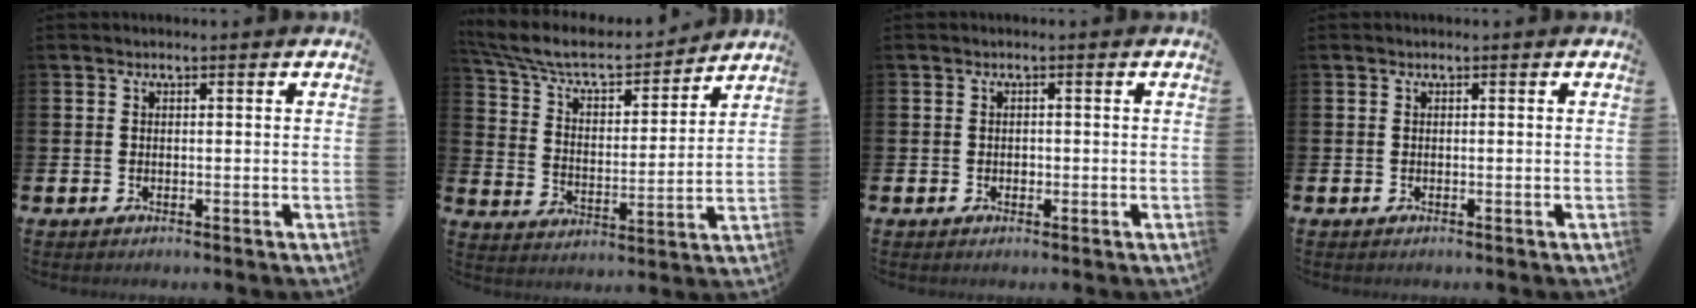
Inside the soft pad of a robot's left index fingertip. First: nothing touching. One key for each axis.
{"total": 8.7, "fx": 7.7, "fy": 2.3, "fz": 3.1, "tx": -0.104, "ty": -0.052, "tz": 0.133}
{"total": 0.7, "fx": -0.1, "fy": 0.6, "fz": 0.2, "tx": 0.000, "ty": 0.003, "tz": -0.004}
{"total": 0.0}